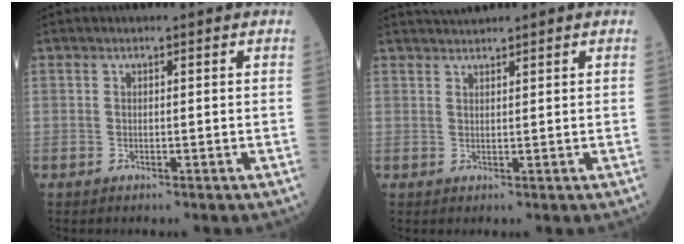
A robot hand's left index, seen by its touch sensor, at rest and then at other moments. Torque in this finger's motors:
{"motor_torque": [-0.24, -0.28, 0.02, 0.02]}